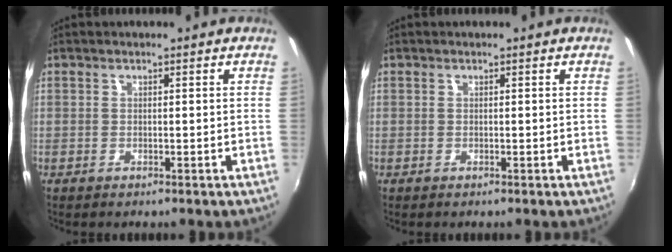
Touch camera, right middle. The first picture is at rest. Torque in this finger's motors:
{"motor_torque": [0.05, -0.24, 0.03, 0.00]}